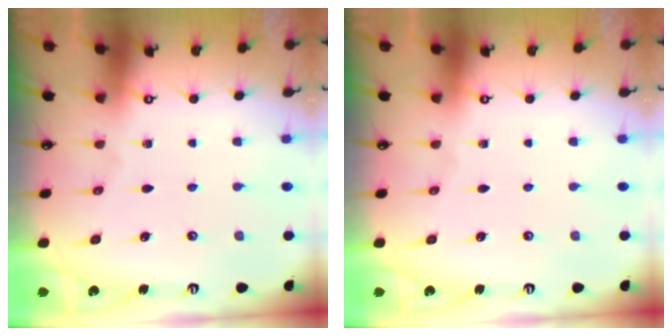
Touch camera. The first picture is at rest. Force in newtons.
{"total": 0.0}